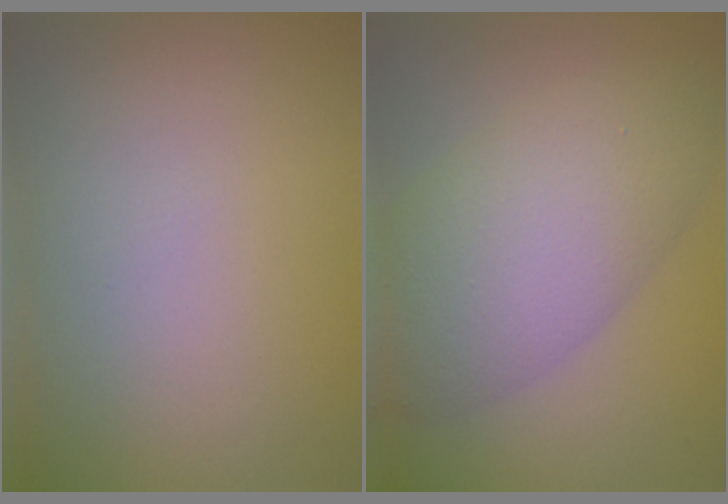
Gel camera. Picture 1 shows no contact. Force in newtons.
{"total": 8.1, "press": 8.1, "slide": 0.4}